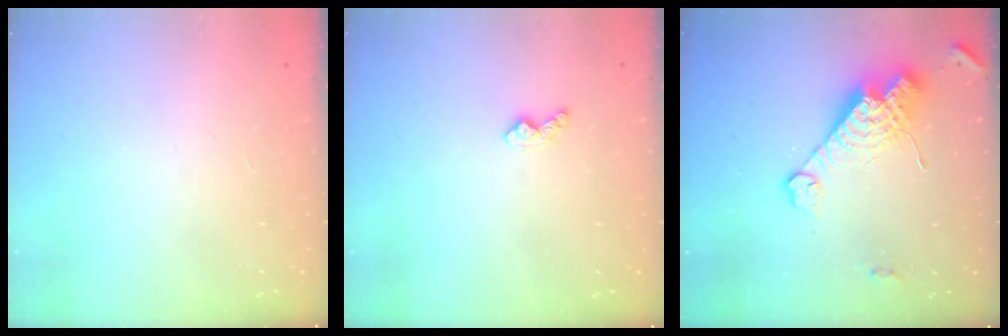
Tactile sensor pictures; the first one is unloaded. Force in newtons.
{"total": 4.2, "press": 4.1, "slide": 0.6}
{"total": 15.3, "press": 15.2, "slide": 1.2}